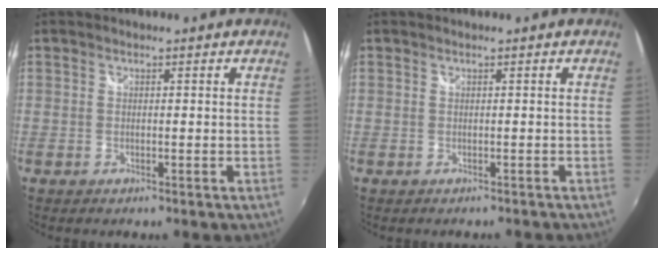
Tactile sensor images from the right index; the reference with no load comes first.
{"total": 1.1, "force": [-1.0, 0.3, 0.4], "torque": [-0.010, -0.005, -0.011]}